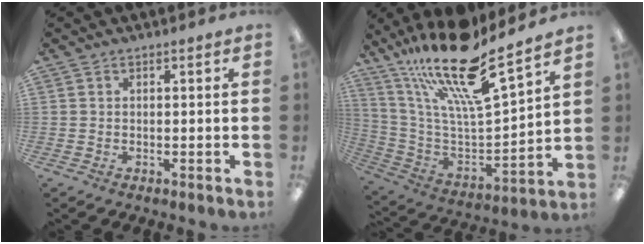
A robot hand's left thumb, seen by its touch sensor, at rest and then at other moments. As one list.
[{"total": 21.5, "force": [16.5, 4.8, 12.8], "torque": [-0.228, -0.125, 0.274]}]